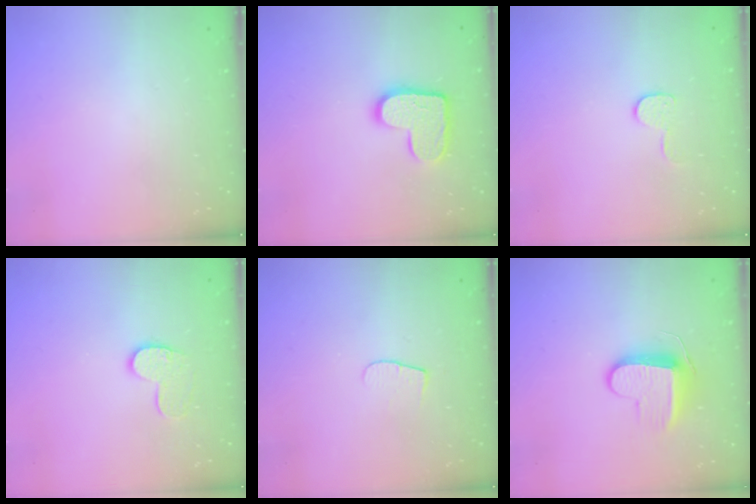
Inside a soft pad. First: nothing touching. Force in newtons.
{"total": 12.8, "press": 12.8, "slide": 0.8}
{"total": 6.1, "press": 6.1, "slide": 0.2}
{"total": 9.1, "press": 9.0, "slide": 0.6}
{"total": 5.2, "press": 5.2, "slide": 0.6}
{"total": 9.3, "press": 9.3, "slide": 0.4}